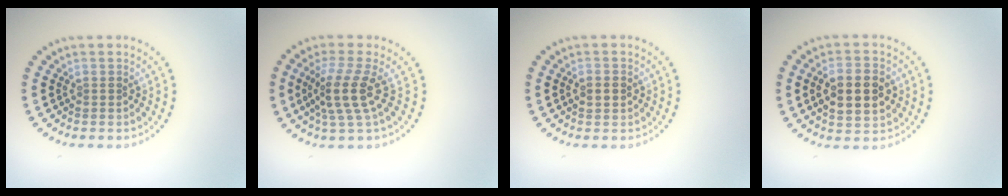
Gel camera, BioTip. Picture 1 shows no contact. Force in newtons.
{"total": 3.7, "press": 2.7, "slide": 2.5}
{"total": 2.0, "press": 2.0, "slide": 0.1}
{"total": 5.3, "press": 5.3, "slide": 0.4}